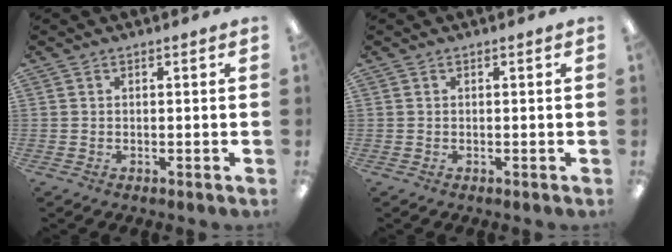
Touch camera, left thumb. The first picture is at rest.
{"total": 0.0}